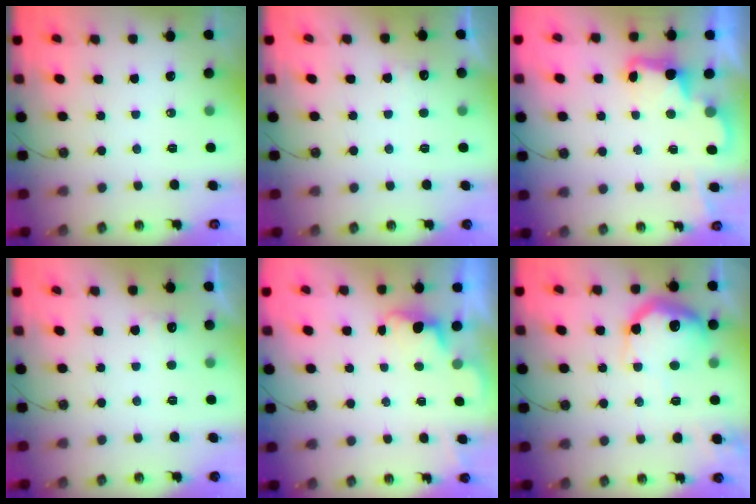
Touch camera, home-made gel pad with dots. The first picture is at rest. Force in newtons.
{"total": 4.9, "press": 4.8, "slide": 1.3}
{"total": 3.2, "press": 3.1, "slide": 0.7}
{"total": 4.1, "press": 4.0, "slide": 1.1}
{"total": 0.9, "press": 0.6, "slide": 0.7}
{"total": 19.0, "press": 18.9, "slide": 1.5}